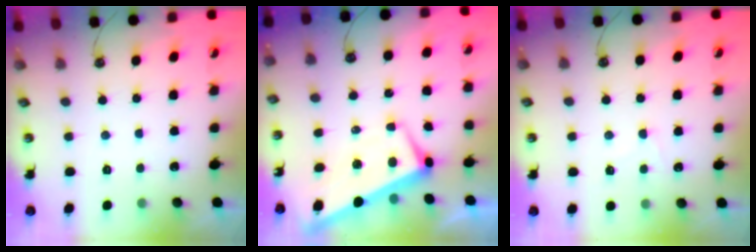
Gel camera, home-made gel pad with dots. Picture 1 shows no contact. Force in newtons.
{"total": 1.2, "press": 0.3, "slide": 1.1}
{"total": 2.9, "press": 2.9, "slide": 0.4}